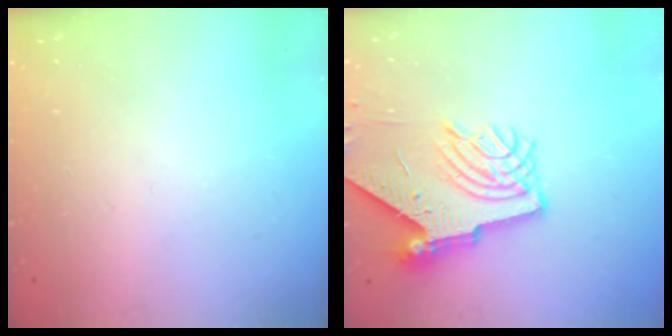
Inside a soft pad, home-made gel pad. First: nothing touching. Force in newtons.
{"total": 9.7, "press": 9.7, "slide": 1.0}